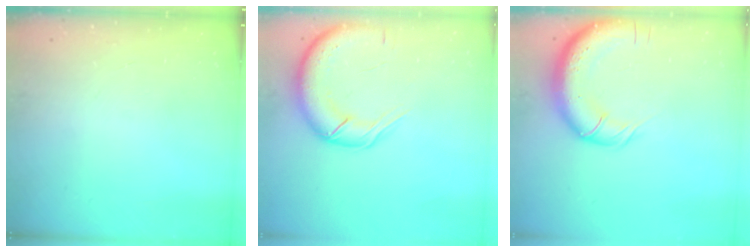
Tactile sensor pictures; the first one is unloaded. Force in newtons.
{"total": 14.4, "press": 14.0, "slide": 3.5}
{"total": 13.7, "press": 13.3, "slide": 3.4}